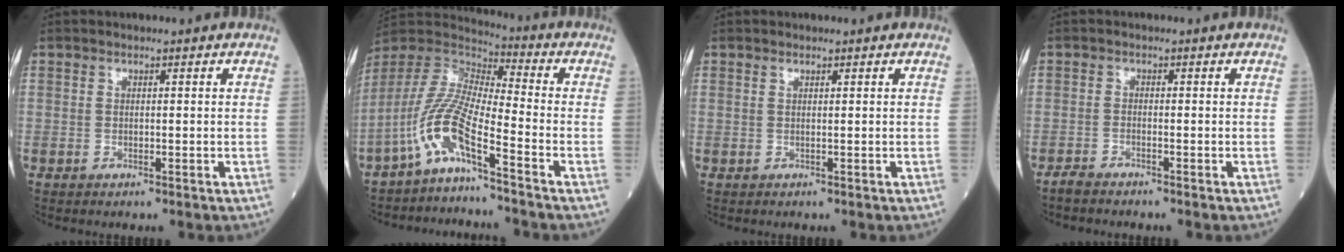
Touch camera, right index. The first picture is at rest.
{"total": 10.1, "force": [-6.1, 0.7, 8.1], "torque": [-0.191, 0.003, -0.127]}
{"total": 0.5, "force": [0.4, 0.1, 0.3], "torque": [-0.008, -0.001, 0.008]}
{"total": 1.8, "force": [-1.7, 0.2, 0.4], "torque": [-0.014, -0.004, -0.031]}